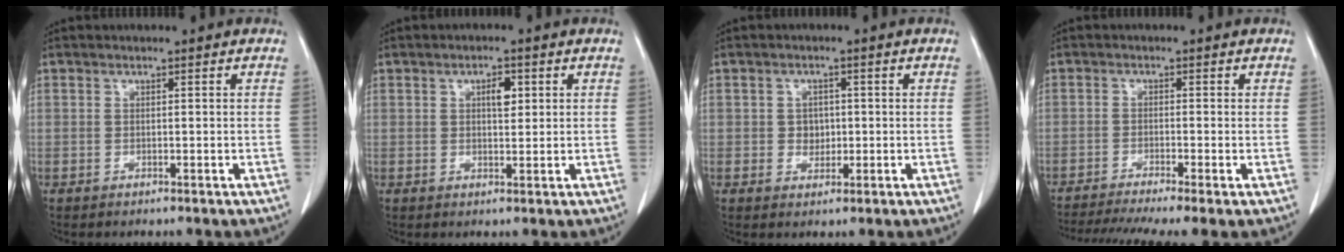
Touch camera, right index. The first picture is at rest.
{"total": 2.8, "force": [0.9, 1.2, 2.4], "torque": [-0.037, 0.000, 0.014]}
{"total": 2.5, "force": [-0.1, 2.2, 1.3], "torque": [-0.014, 0.004, 0.001]}
{"total": 10.0, "force": [-7.7, 0.3, 6.3], "torque": [-0.097, -0.011, -0.123]}